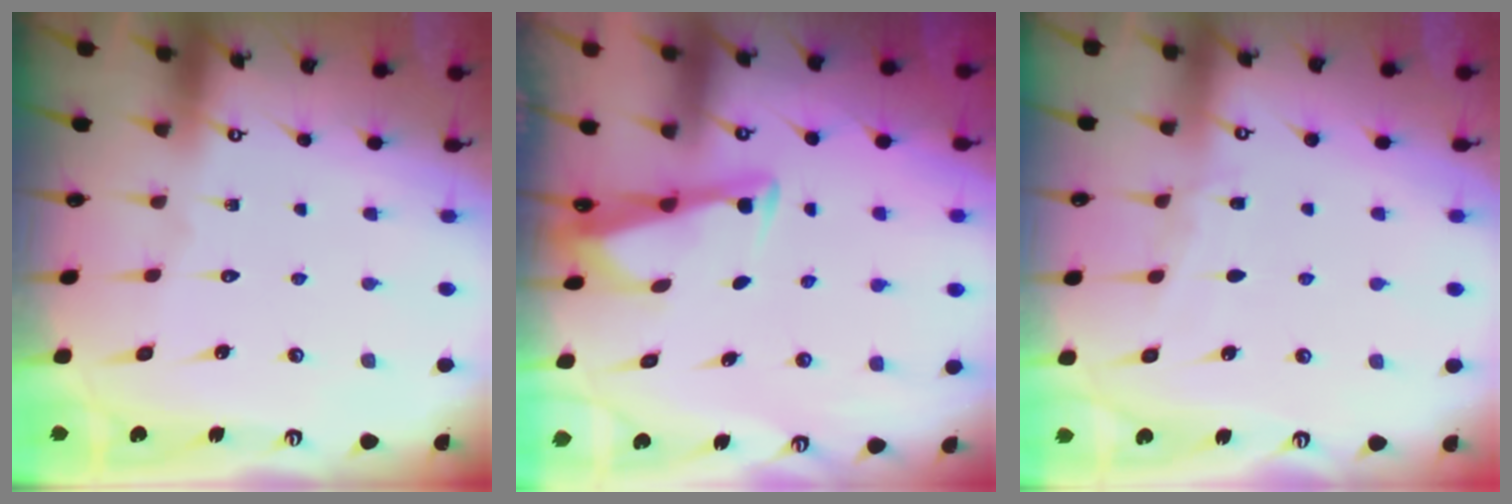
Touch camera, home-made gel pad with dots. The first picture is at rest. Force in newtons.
{"total": 3.1, "press": 3.1, "slide": 0.4}
{"total": 3.7, "press": 3.6, "slide": 0.5}